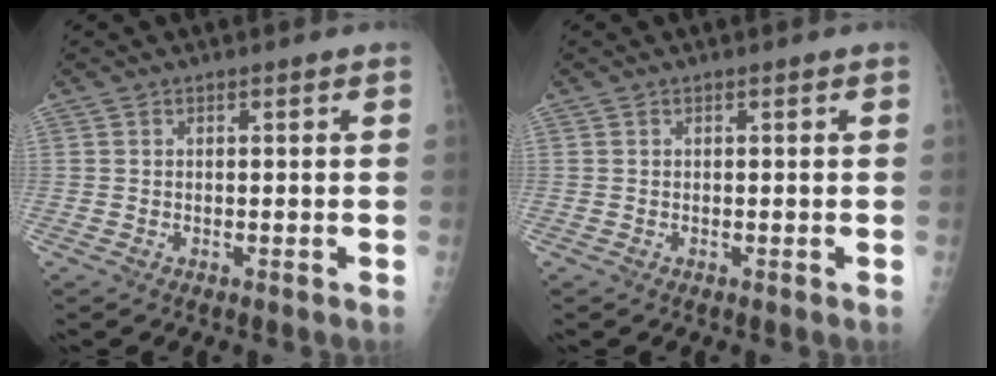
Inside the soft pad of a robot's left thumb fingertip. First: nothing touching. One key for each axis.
{"total": 0.0}